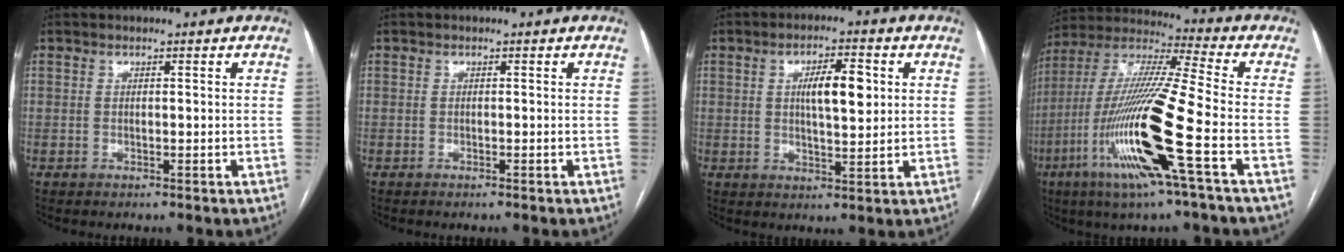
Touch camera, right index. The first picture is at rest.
{"total": 0.0}
{"total": 6.8, "force": [1.6, 1.7, 6.4], "torque": [-0.107, 0.008, 0.030]}
{"total": 19.1, "force": [-6.8, -0.3, 17.9], "torque": [-0.379, -0.023, -0.138]}